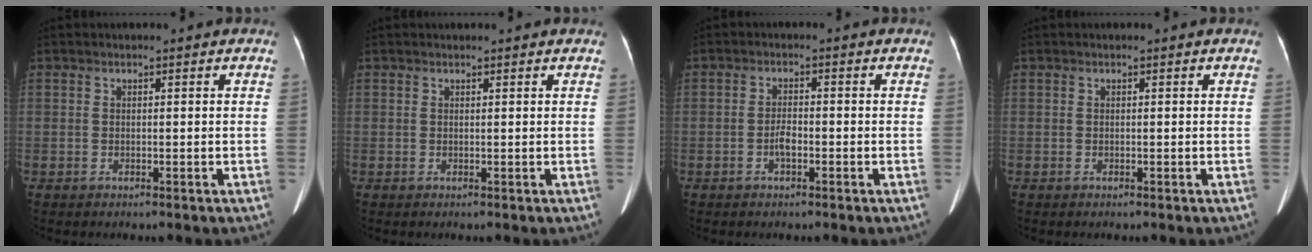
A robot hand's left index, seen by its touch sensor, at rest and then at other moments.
{"total": 1.2, "force": [1.2, 0.1, 0.3], "torque": [-0.003, 0.014, 0.015]}
{"total": 2.1, "force": [-1.0, 0.6, 1.7], "torque": [-0.030, 0.005, -0.020]}
{"total": 0.0}